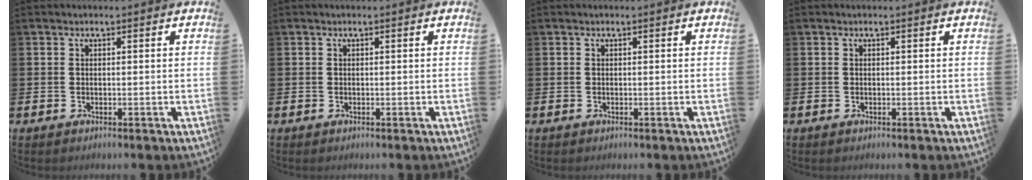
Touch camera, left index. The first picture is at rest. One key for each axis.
{"total": 0.0}
{"total": 0.0}
{"total": 0.0}